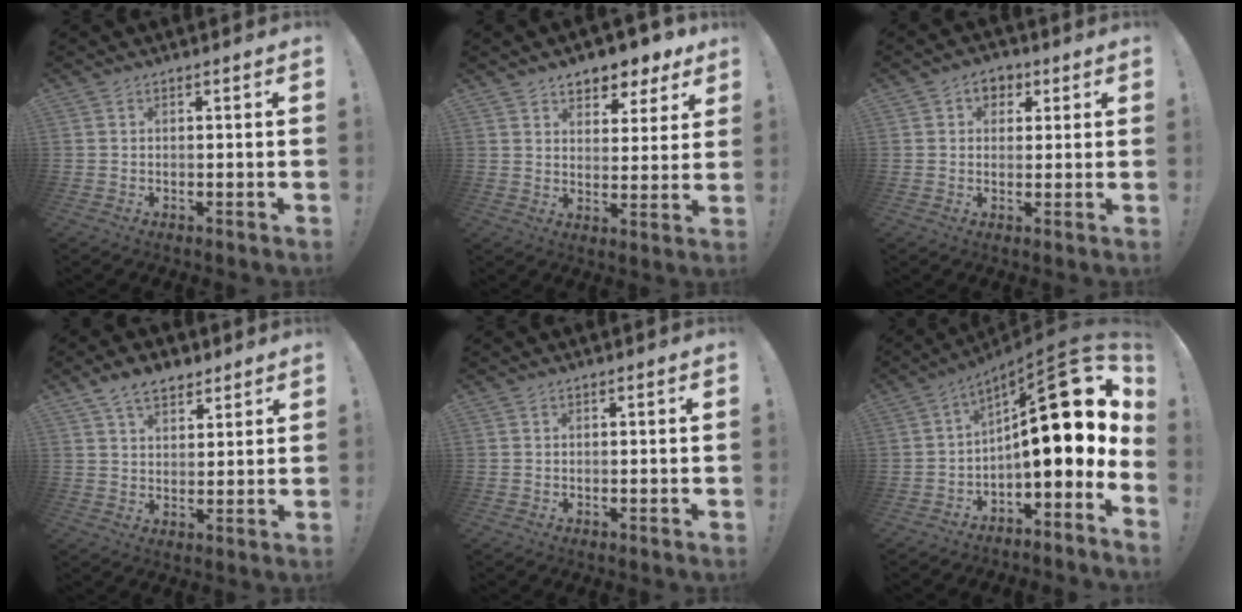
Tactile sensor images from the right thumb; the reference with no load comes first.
{"total": 7.1, "force": [5.4, 4.0, 2.3], "torque": [-0.020, -0.043, 0.099]}
{"total": 5.0, "force": [1.8, 4.0, 2.3], "torque": [-0.023, -0.002, 0.031]}
{"total": 8.0, "force": [5.6, 4.4, 3.7], "torque": [-0.060, -0.020, 0.107]}
{"total": 0.0}
{"total": 23.0, "force": [4.7, 7.7, 21.2], "torque": [-0.304, -0.030, 0.084]}